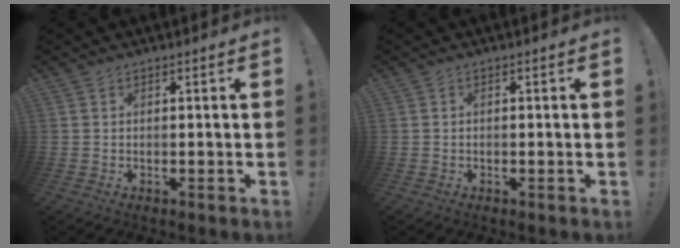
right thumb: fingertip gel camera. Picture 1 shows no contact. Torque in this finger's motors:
{"motor_torque": [-0.12, -0.25, -0.06, 0.18, -0.02]}